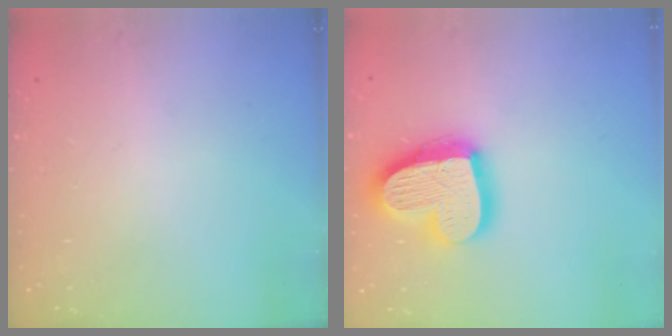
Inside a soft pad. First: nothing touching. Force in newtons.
{"total": 21.1, "press": 21.0, "slide": 1.8}